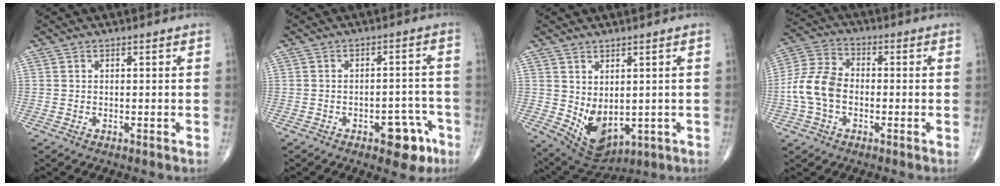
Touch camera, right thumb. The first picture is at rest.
{"total": 7.4, "force": [-3.9, 3.6, 5.1], "torque": [-0.039, 0.034, -0.046]}
{"total": 9.2, "force": [-0.2, 5.8, 7.1], "torque": [-0.101, -0.013, 0.028]}
{"total": 10.1, "force": [-1.9, 7.1, 7.0], "torque": [-0.140, 0.029, -0.046]}